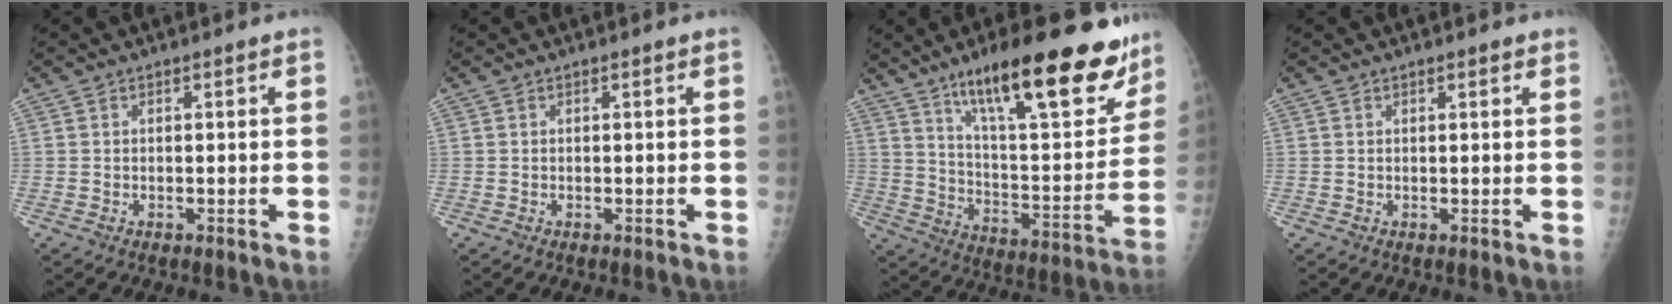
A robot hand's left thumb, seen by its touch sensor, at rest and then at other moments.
{"total": 0.0}
{"total": 27.3, "force": [17.5, 7.9, 19.4], "torque": [-0.247, -0.059, 0.272]}
{"total": 1.1, "force": [0.7, 0.4, 0.8], "torque": [-0.009, -0.001, 0.008]}